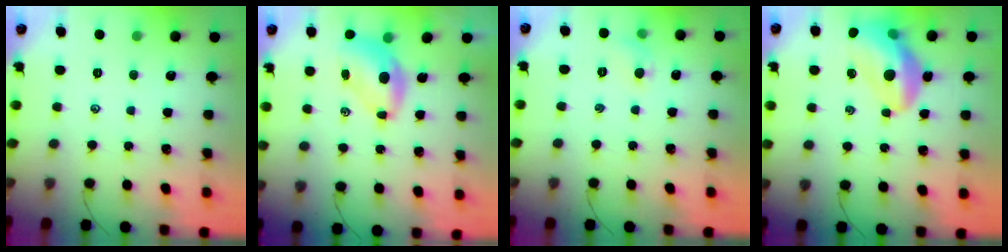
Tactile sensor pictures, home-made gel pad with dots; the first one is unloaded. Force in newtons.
{"total": 6.7, "press": 6.6, "slide": 1.1}
{"total": 5.4, "press": 5.1, "slide": 1.8}
{"total": 13.9, "press": 13.4, "slide": 3.7}